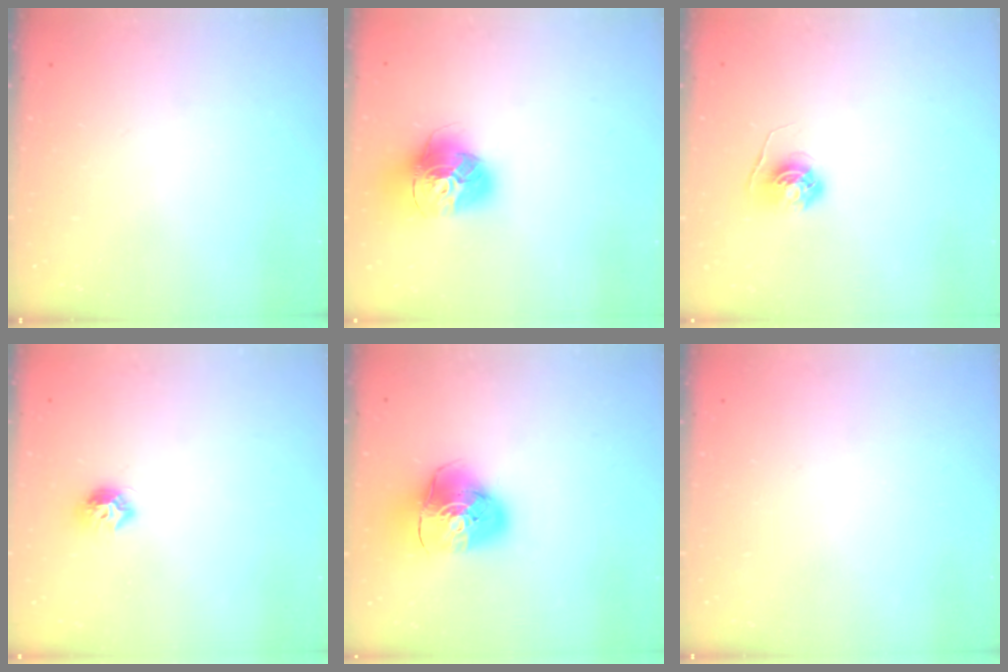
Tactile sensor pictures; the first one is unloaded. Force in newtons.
{"total": 17.0, "press": 16.9, "slide": 1.7}
{"total": 5.6, "press": 5.5, "slide": 0.6}
{"total": 7.0, "press": 6.9, "slide": 0.5}
{"total": 12.7, "press": 12.6, "slide": 1.7}
{"total": 0.0}